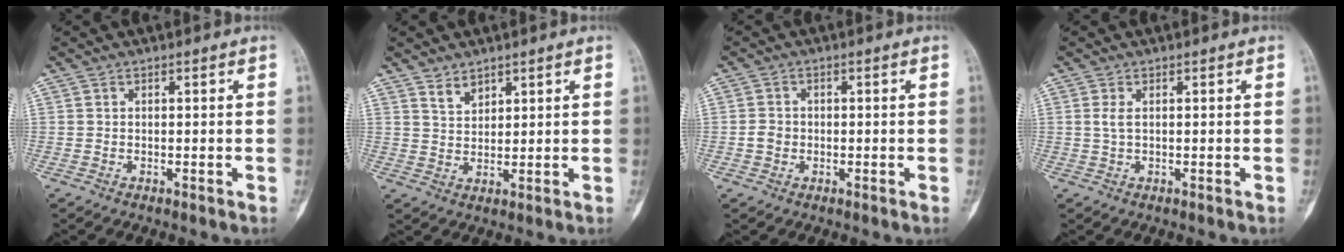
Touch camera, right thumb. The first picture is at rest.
{"total": 3.1, "force": [2.5, 1.6, 1.0], "torque": [-0.005, -0.022, 0.051]}
{"total": 2.1, "force": [-0.4, 1.8, 0.9], "torque": [-0.010, 0.007, -0.009]}
{"total": 1.4, "force": [0.4, 0.5, 1.2], "torque": [-0.035, 0.004, 0.014]}